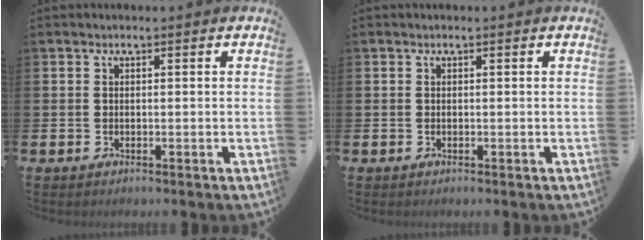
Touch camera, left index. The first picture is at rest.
{"total": 0.0}